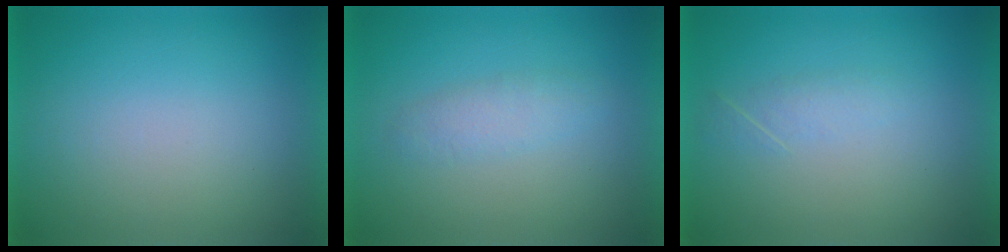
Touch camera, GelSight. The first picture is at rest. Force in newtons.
{"total": 2.2}
{"total": 1.7}